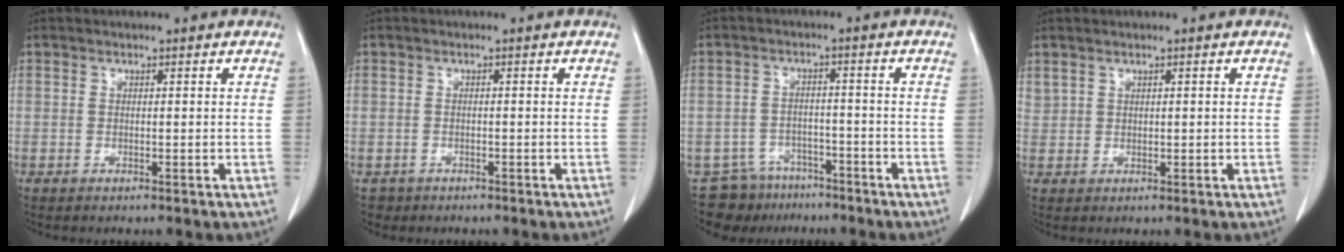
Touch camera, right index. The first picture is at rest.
{"total": 1.8, "force": [-1.1, 1.4, -0.2], "torque": [-0.005, 0.006, -0.020]}
{"total": 7.8, "force": [-6.3, 4.6, 0.1], "torque": [0.002, 0.019, -0.094]}
{"total": 1.4, "force": [1.0, 0.9, 0.3], "torque": [-0.007, 0.012, 0.028]}